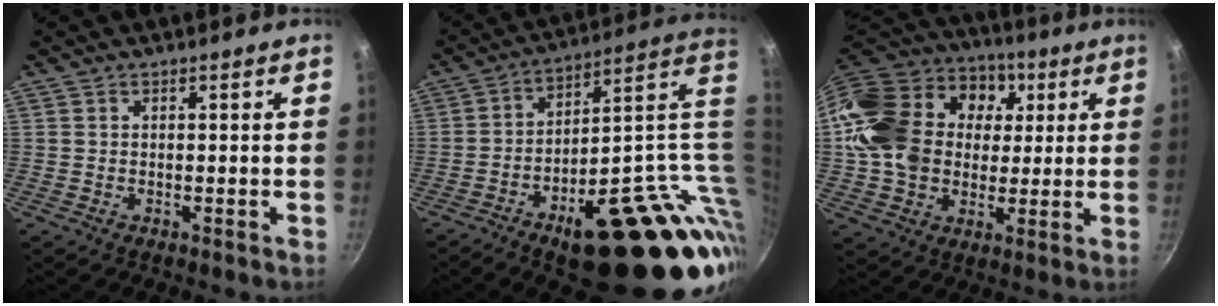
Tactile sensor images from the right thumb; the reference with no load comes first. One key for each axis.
{"total": 30.5, "fx": -3.0, "fy": 13.2, "fz": 27.4, "tx": -0.308, "ty": 0.020, "tz": -0.023}
{"total": 26.2, "fx": 3.8, "fy": 20.2, "fz": 16.2, "tx": -0.293, "ty": 0.038, "tz": 0.061}